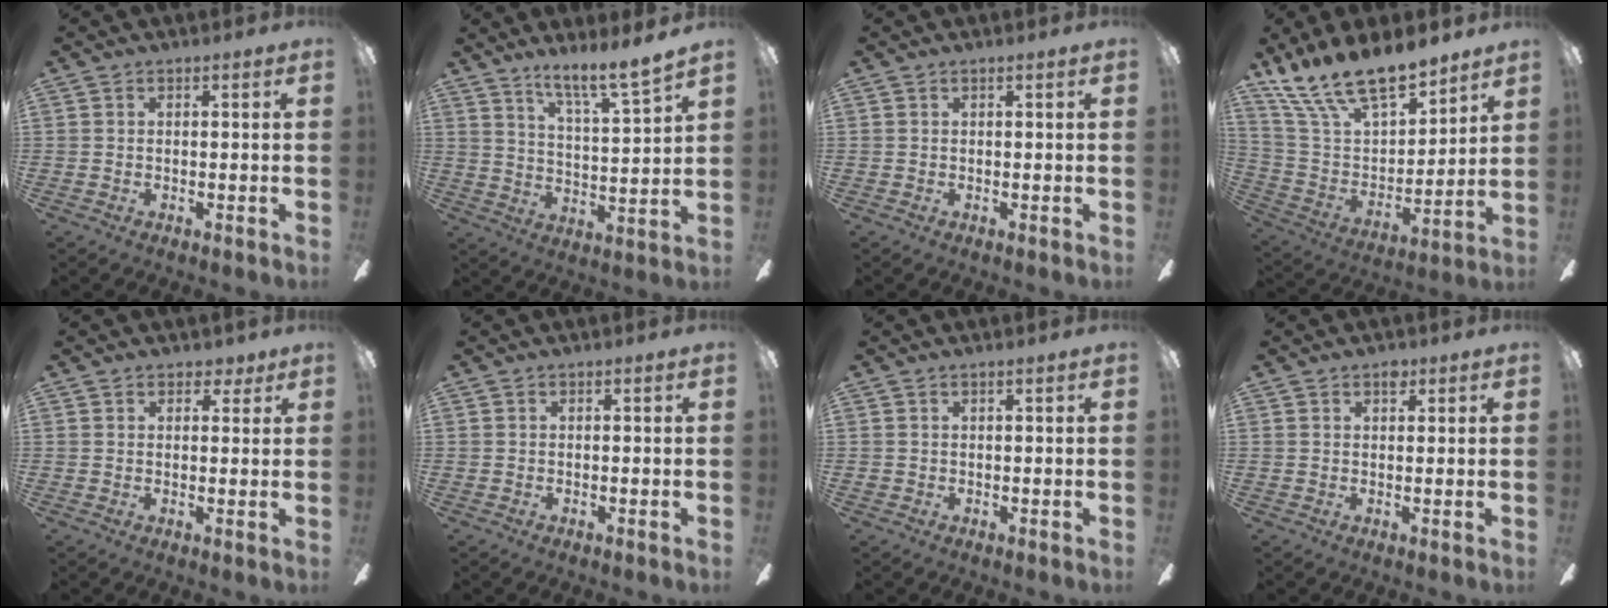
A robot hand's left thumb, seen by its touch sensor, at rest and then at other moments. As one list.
[{"total": 9.1, "force": [8.0, 0.3, 4.3], "torque": [-0.081, -0.058, 0.139]}, {"total": 0.0}, {"total": 18.1, "force": [15.1, 5.9, 8.0], "torque": [-0.171, -0.097, 0.275]}, {"total": 3.0, "force": [2.0, 2.0, 1.0], "torque": [-0.006, 0.000, 0.035]}, {"total": 0.0}, {"total": 0.5, "force": [0.3, 0.3, 0.4], "torque": [-0.007, 0.002, 0.005]}, {"total": 2.1, "force": [1.5, 1.2, 1.0], "torque": [-0.005, -0.005, 0.023]}]